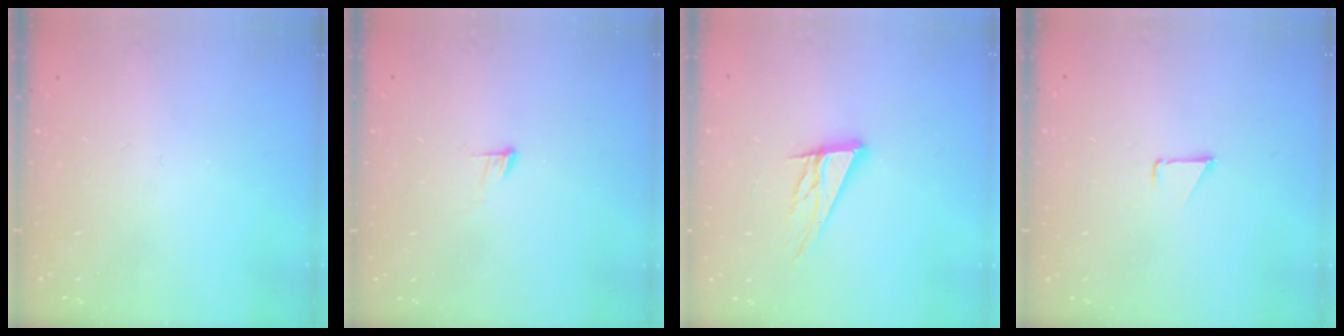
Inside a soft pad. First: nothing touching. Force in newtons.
{"total": 4.0, "press": 4.0, "slide": 0.3}
{"total": 11.5, "press": 11.4, "slide": 1.9}
{"total": 0.9, "press": 0.9, "slide": 0.1}